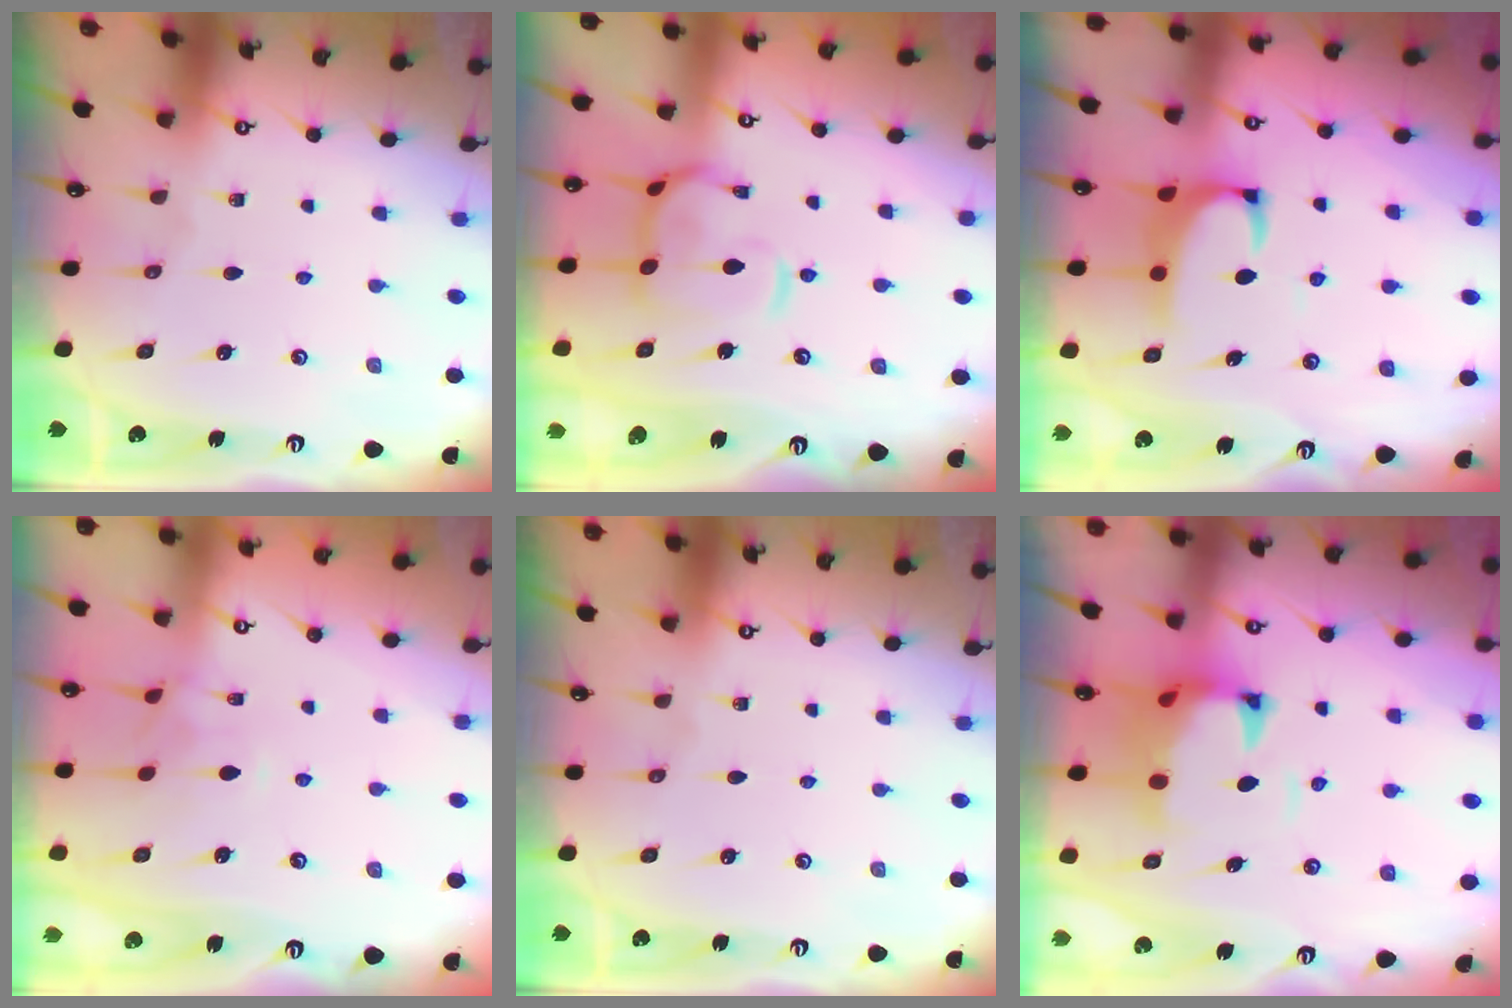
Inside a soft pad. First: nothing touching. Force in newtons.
{"total": 7.9, "press": 7.8, "slide": 1.3}
{"total": 2.3, "press": 2.0, "slide": 1.0}
{"total": 1.2, "press": 0.9, "slide": 0.8}
{"total": 0.0}
{"total": 3.6, "press": 3.4, "slide": 1.2}